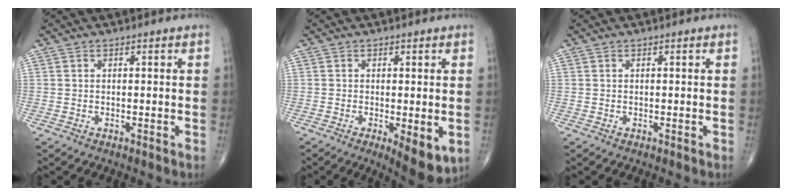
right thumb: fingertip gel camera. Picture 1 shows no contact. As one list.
[{"total": 6.8, "force": [-1.8, 2.3, 6.2], "torque": [-0.087, -0.020, -0.024]}, {"total": 0.0}]